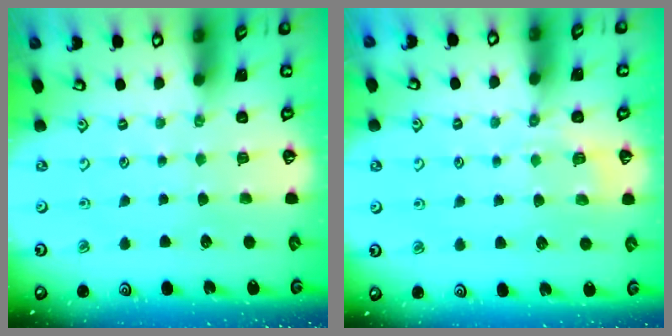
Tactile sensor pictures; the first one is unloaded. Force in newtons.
{"total": 5.0, "press": 4.7, "slide": 1.5}